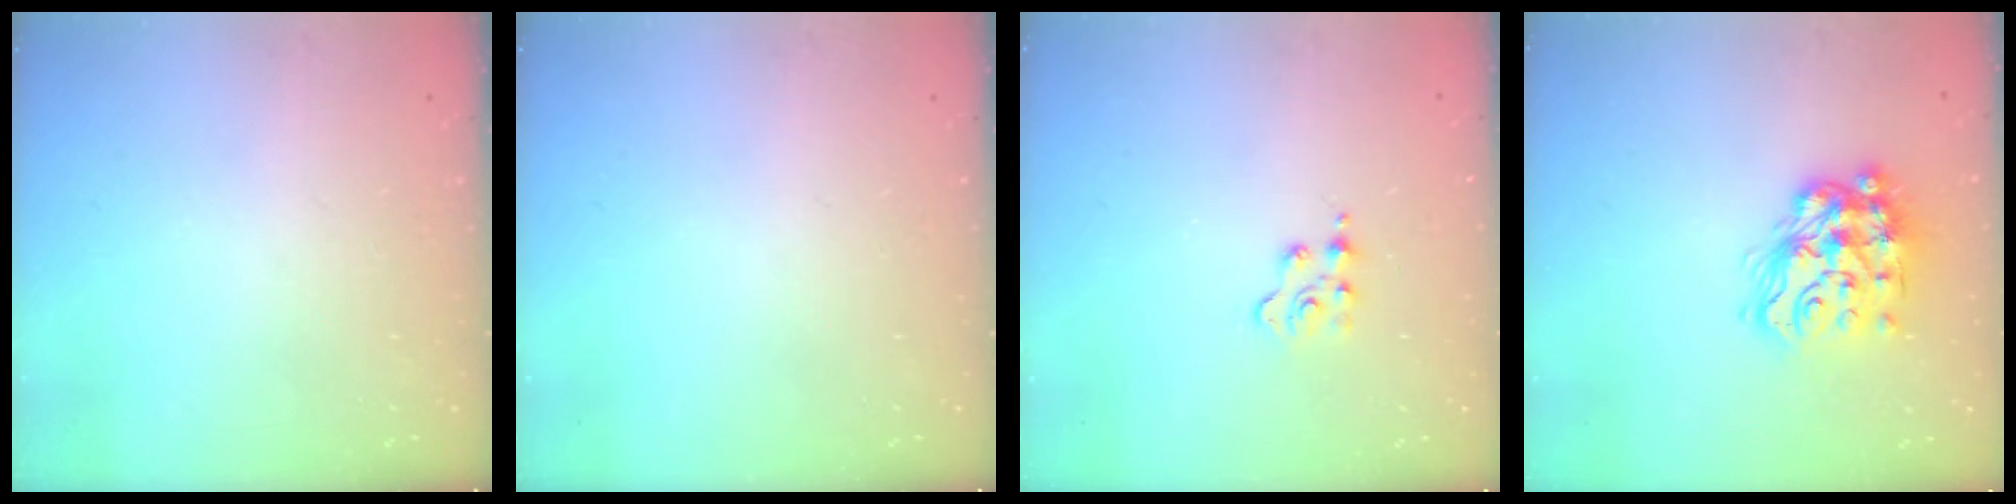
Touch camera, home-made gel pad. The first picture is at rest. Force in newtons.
{"total": 0.0}
{"total": 2.4, "press": 2.3, "slide": 0.5}
{"total": 16.4, "press": 16.3, "slide": 1.7}